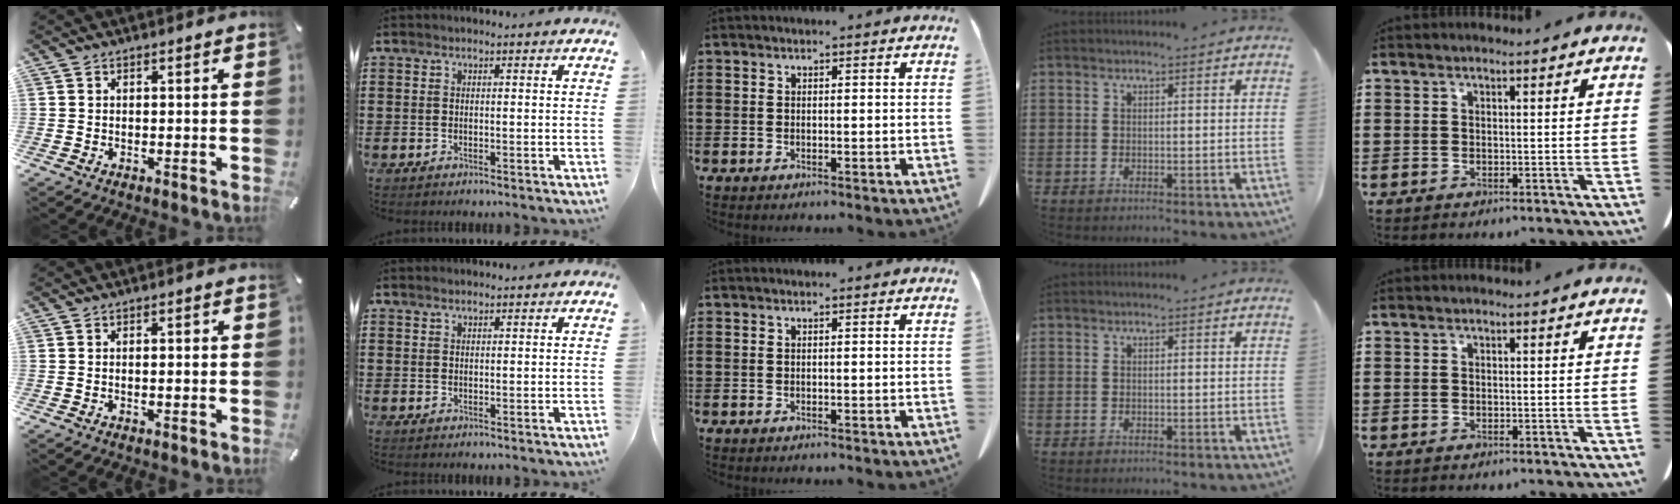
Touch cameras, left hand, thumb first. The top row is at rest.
{"thumb": {"total": 1.1, "force": [-0.2, 0.3, 1.0], "torque": [-0.018, 0.000, -0.003]}, "index": {"total": 1.0, "force": [0.9, 0.2, 0.2], "torque": [-0.005, 0.002, 0.017]}}